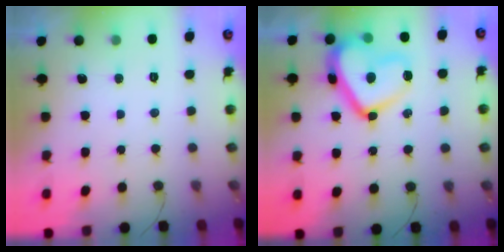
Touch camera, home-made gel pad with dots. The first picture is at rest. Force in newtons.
{"total": 16.7, "press": 16.7, "slide": 1.4}